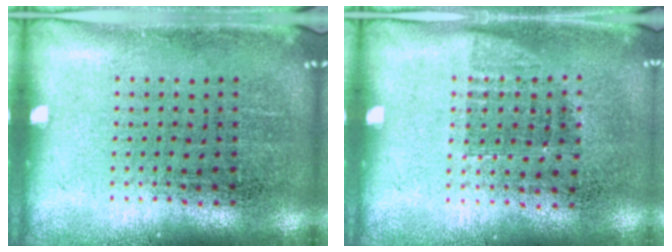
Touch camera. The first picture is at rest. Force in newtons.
{"total": 0.8, "press": 0.7, "slide": 0.4}